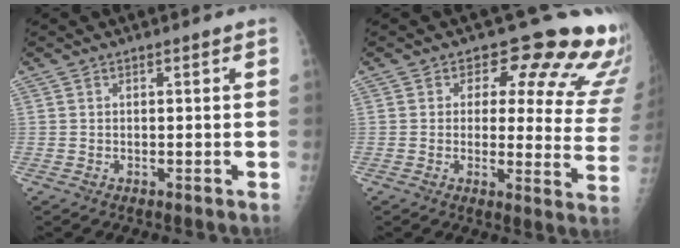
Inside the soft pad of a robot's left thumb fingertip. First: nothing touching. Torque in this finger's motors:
{"motor_torque": [0.00, 0.59, -0.06, -0.14, -0.03]}